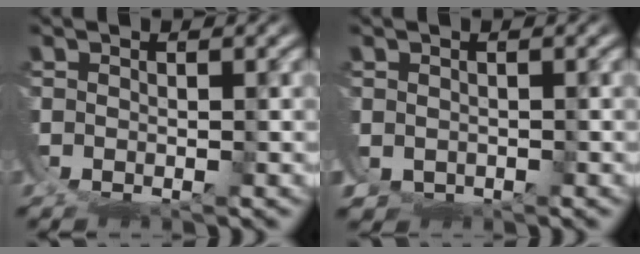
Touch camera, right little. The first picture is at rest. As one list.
[{"total": 5.0, "force": [-1.4, 4.6, 1.5], "torque": [-0.042, -0.022, -0.021]}]